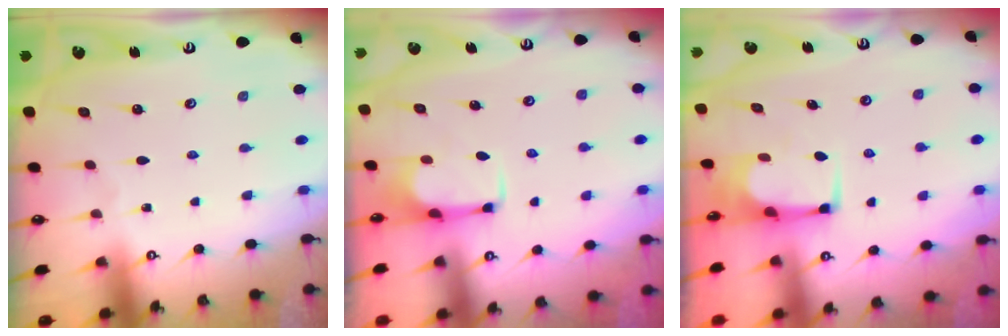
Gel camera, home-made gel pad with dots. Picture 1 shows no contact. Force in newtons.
{"total": 2.8, "press": 2.7, "slide": 0.8}
{"total": 2.1, "press": 2.1, "slide": 0.1}